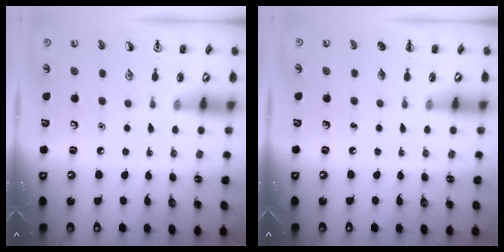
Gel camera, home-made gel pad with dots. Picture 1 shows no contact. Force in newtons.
{"total": 0.0}